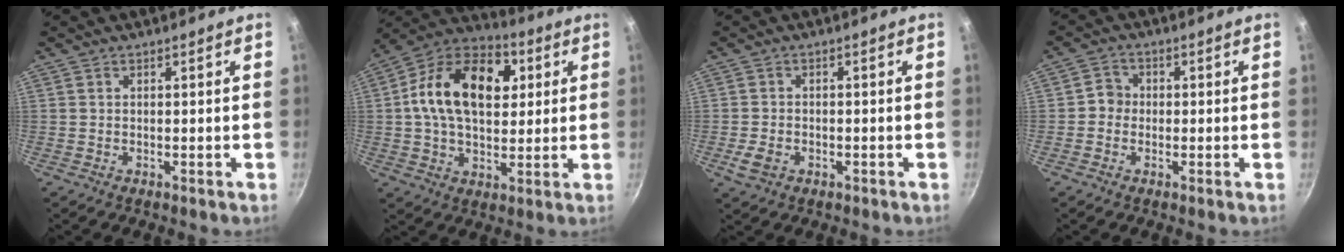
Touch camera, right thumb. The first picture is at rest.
{"total": 20.0, "force": [4.0, 13.0, 14.7], "torque": [-0.218, 0.017, 0.049]}
{"total": 4.0, "force": [-1.5, 2.8, 2.5], "torque": [-0.046, 0.008, -0.023]}
{"total": 3.0, "force": [-0.5, 2.8, 1.0], "torque": [0.003, 0.009, -0.018]}